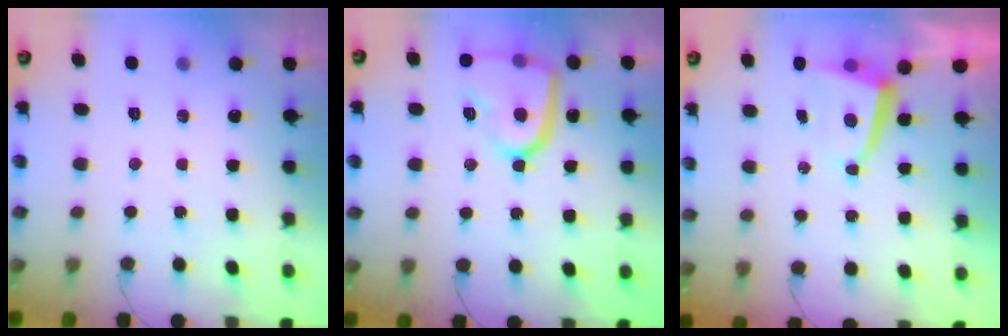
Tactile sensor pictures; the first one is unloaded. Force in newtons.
{"total": 14.5, "press": 14.4, "slide": 1.3}
{"total": 2.7, "press": 2.6, "slide": 0.4}